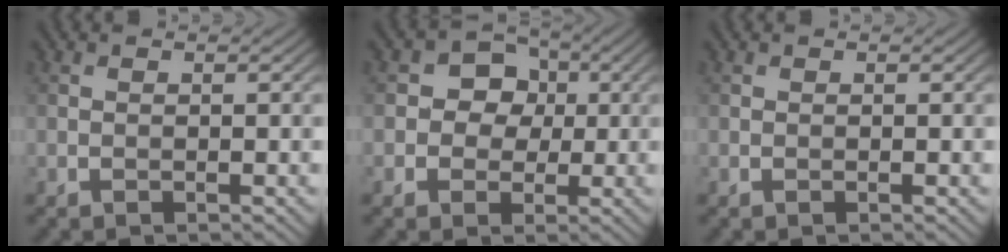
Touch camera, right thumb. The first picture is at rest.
{"total": 6.2, "force": [0.6, 5.5, 2.7], "torque": [-0.045, 0.018, -0.012]}
{"total": 0.0}